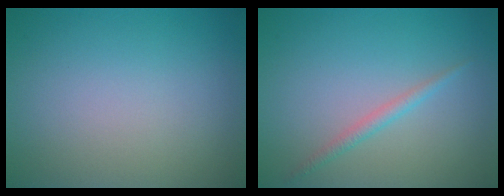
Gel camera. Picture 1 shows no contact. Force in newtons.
{"total": 1.3, "press": 1.3, "slide": 0.1}